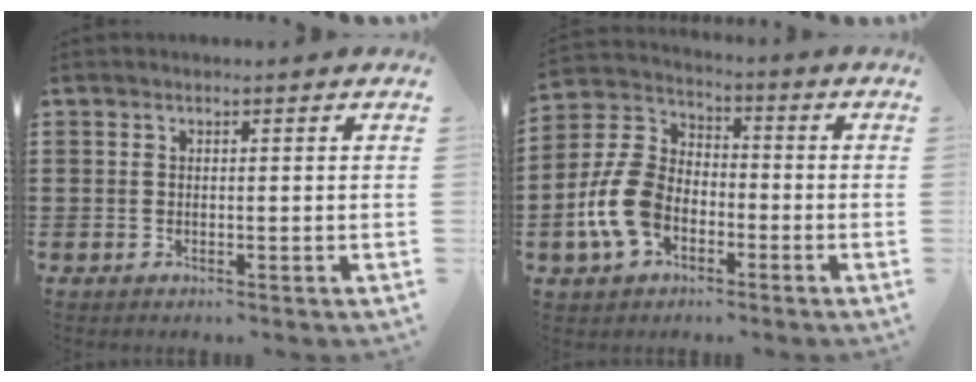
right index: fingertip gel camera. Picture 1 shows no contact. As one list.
[{"total": 9.9, "force": [-3.4, 6.8, 6.3], "torque": [-0.176, 0.005, -0.069]}]